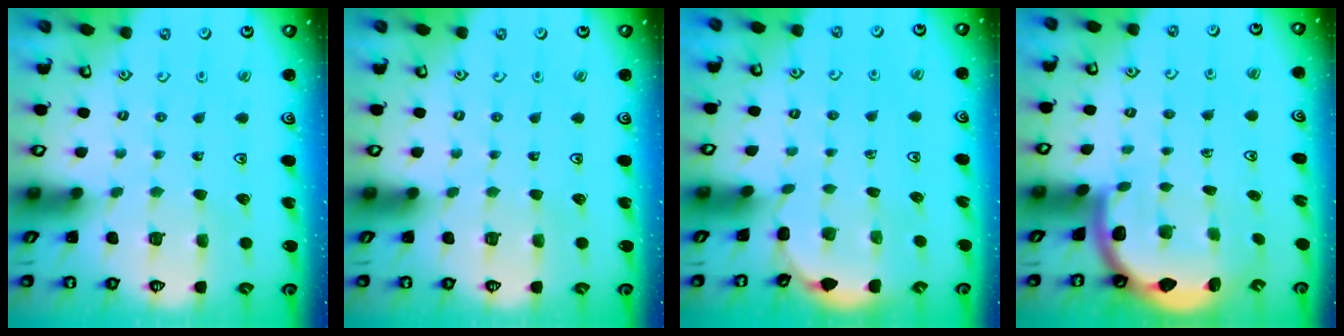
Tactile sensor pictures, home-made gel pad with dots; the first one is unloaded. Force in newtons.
{"total": 0.0}
{"total": 0.9, "press": 0.9, "slide": 0.1}
{"total": 2.0, "press": 2.0, "slide": 0.3}